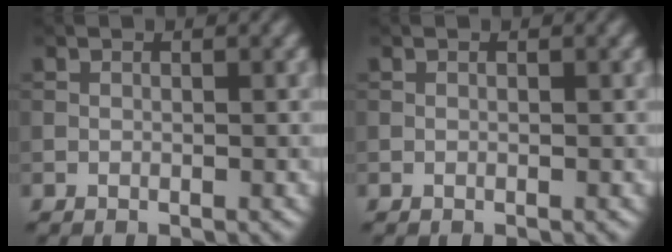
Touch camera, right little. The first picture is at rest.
{"total": 0.0}